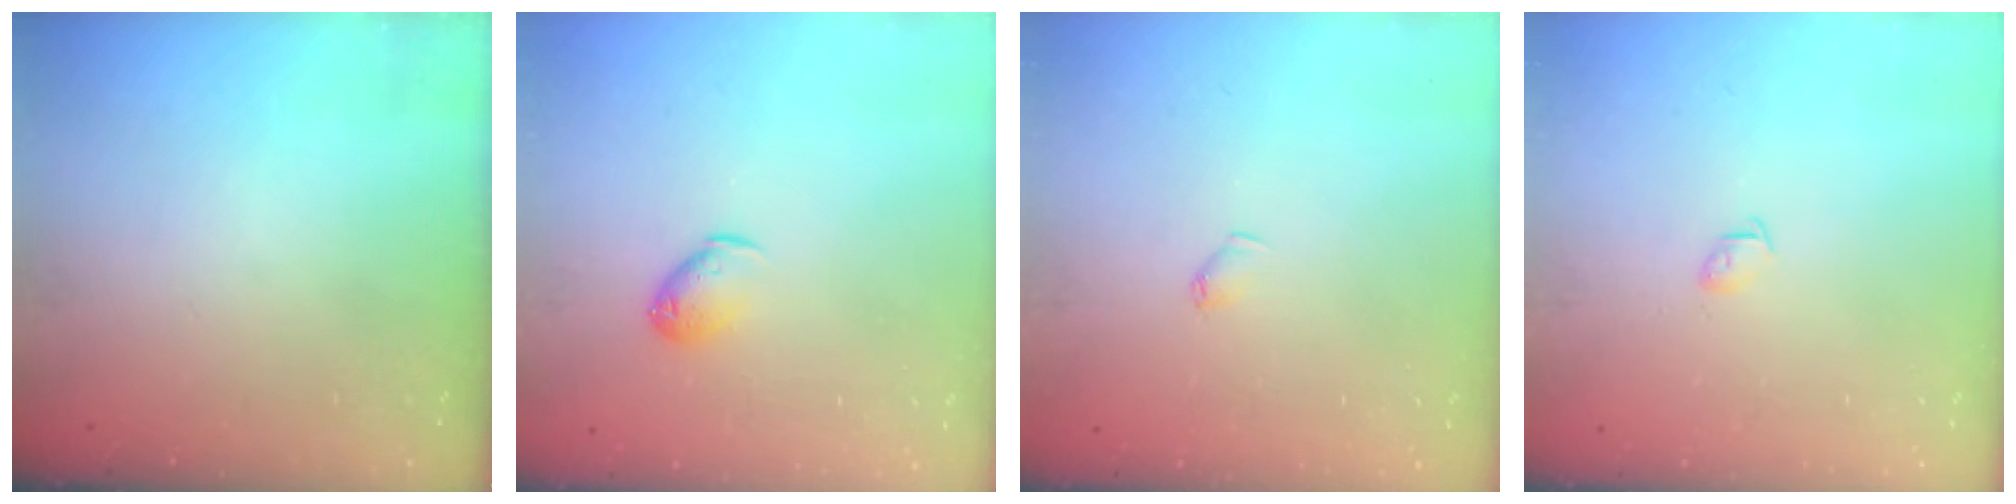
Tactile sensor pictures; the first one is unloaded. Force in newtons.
{"total": 6.8, "press": 6.8, "slide": 0.8}
{"total": 3.8, "press": 3.7, "slide": 0.8}
{"total": 3.1, "press": 3.0, "slide": 0.8}